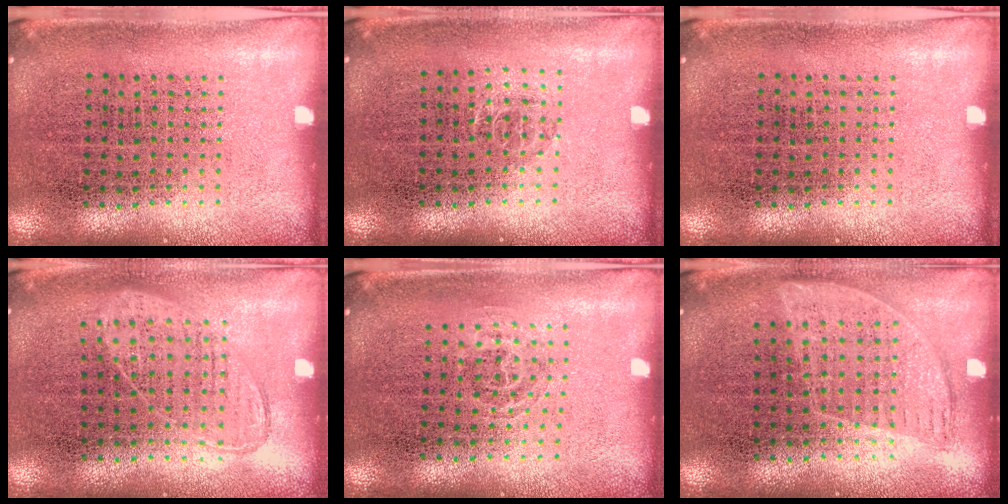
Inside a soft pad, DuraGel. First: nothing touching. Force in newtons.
{"total": 0.6, "press": 0.4, "slide": 0.4}
{"total": 0.0}
{"total": 1.0, "press": 0.8, "slide": 0.5}
{"total": 0.8, "press": 0.5, "slide": 0.7}
{"total": 0.9, "press": 0.8, "slide": 0.5}